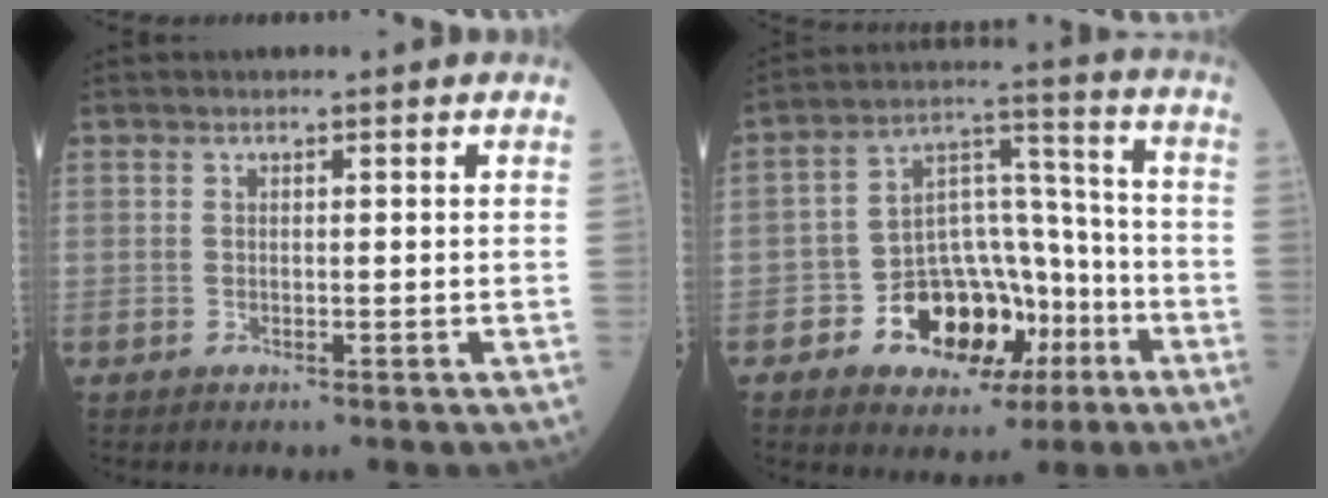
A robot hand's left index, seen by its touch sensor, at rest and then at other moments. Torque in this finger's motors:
{"motor_torque": [0.52, 0.44, 0.26, 0.06]}